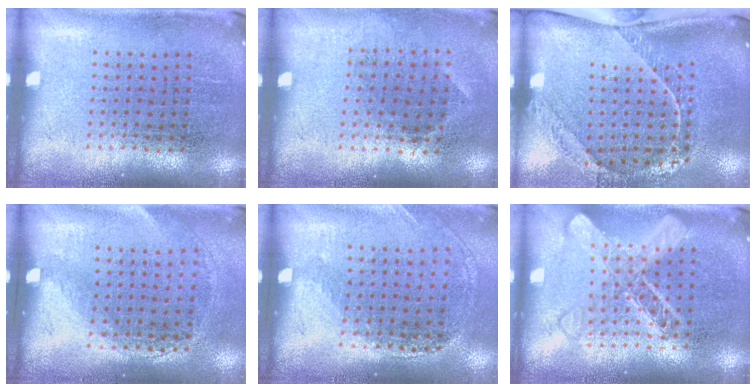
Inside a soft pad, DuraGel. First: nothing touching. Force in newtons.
{"total": 0.8, "press": 0.7, "slide": 0.5}
{"total": 2.1, "press": 1.6, "slide": 1.3}
{"total": 1.4, "press": 1.0, "slide": 1.0}
{"total": 1.1, "press": 0.9, "slide": 0.7}
{"total": 2.0, "press": 2.0, "slide": 0.2}